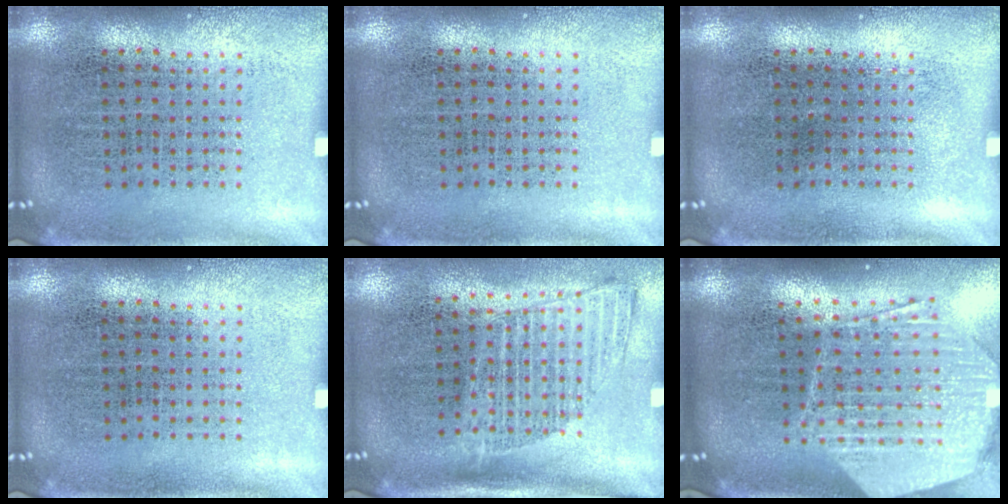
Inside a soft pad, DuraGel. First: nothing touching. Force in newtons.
{"total": 0.0}
{"total": 0.0}
{"total": 0.0}
{"total": 1.3, "press": 1.1, "slide": 0.7}
{"total": 2.6, "press": 2.1, "slide": 1.5}